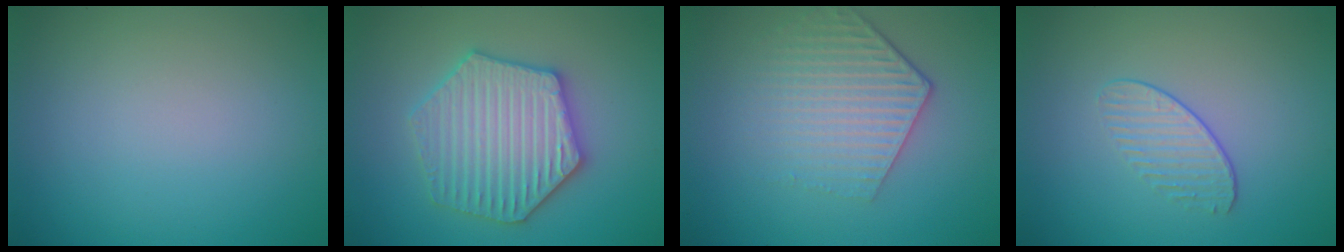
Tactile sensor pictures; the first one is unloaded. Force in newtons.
{"total": 6.3, "press": 6.2, "slide": 1.2}
{"total": 4.2, "press": 3.2, "slide": 2.7}
{"total": 1.6, "press": 1.1, "slide": 1.2}